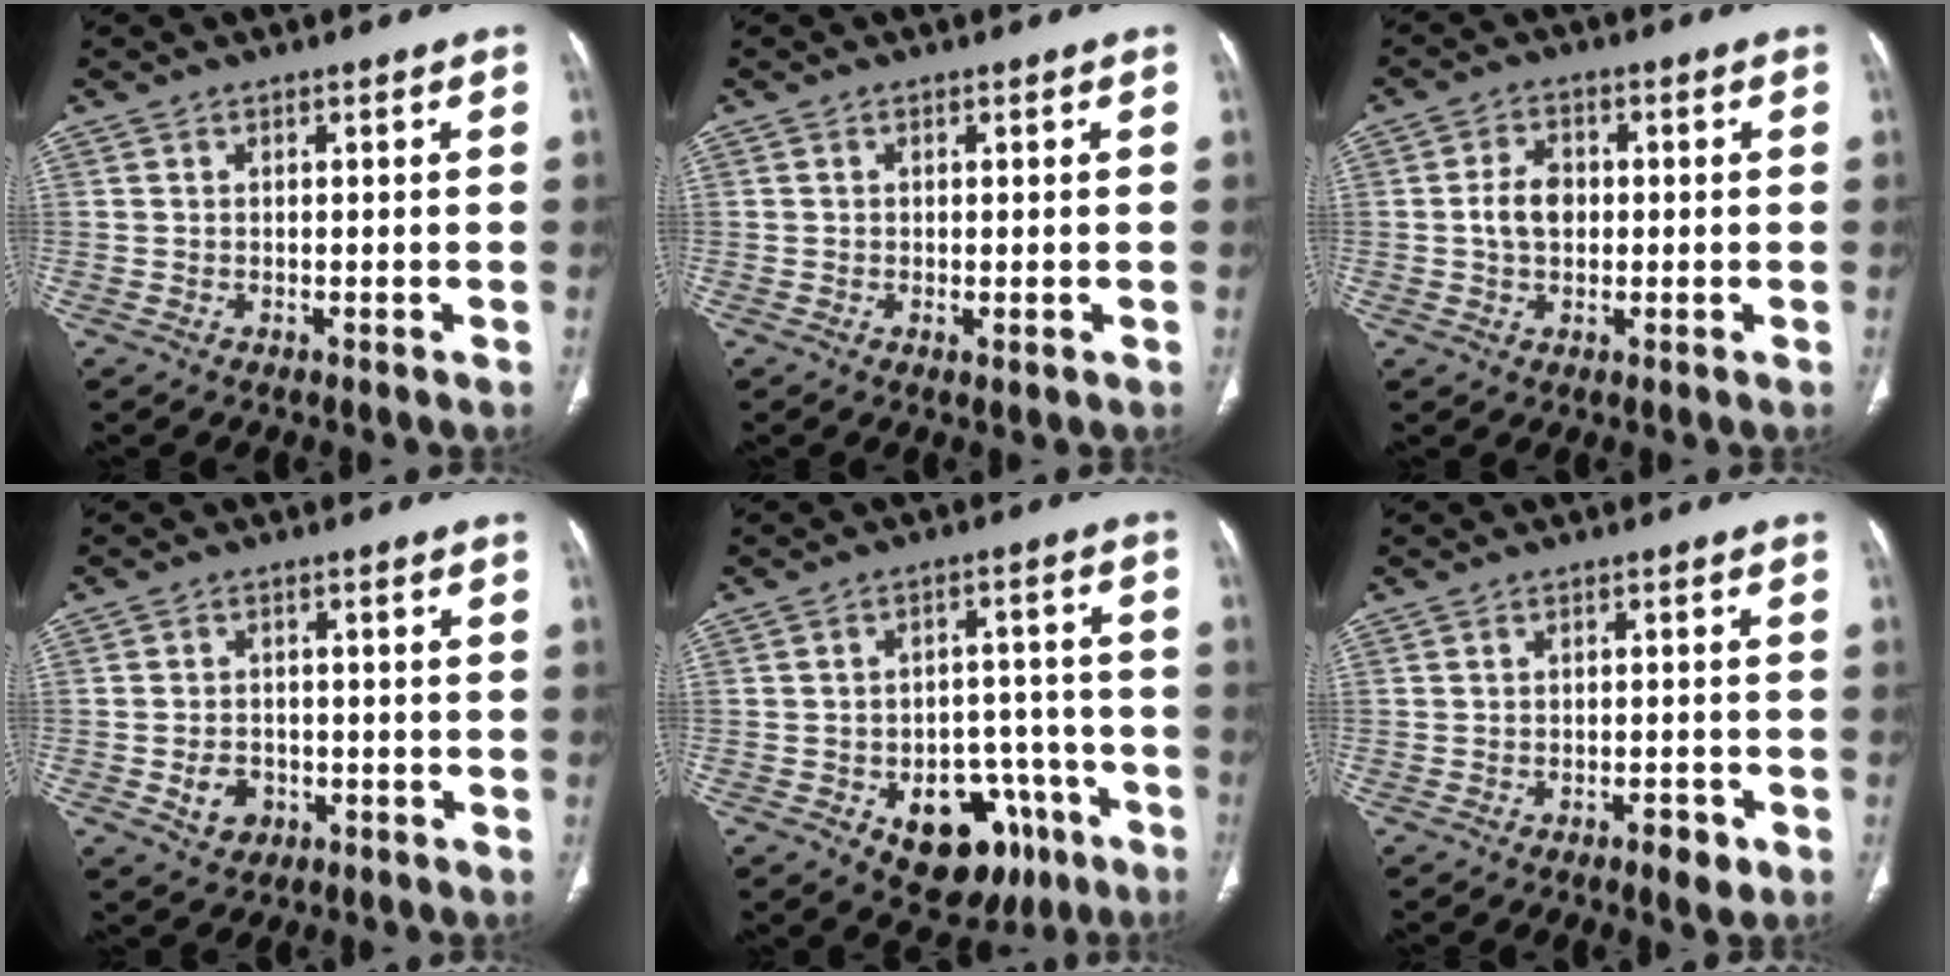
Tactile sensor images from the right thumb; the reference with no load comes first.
{"total": 1.1, "force": [-0.3, 0.4, 1.0], "torque": [-0.020, -0.005, -0.002]}
{"total": 5.4, "force": [0.0, 3.9, 3.8], "torque": [-0.063, 0.009, -0.003]}
{"total": 4.7, "force": [-1.6, 3.8, 2.4], "torque": [-0.030, 0.011, -0.020]}
{"total": 15.5, "force": [-7.5, 9.9, 9.4], "torque": [-0.081, 0.051, -0.091]}
{"total": 3.4, "force": [-2.0, 1.3, 2.4], "torque": [-0.029, 0.008, -0.027]}